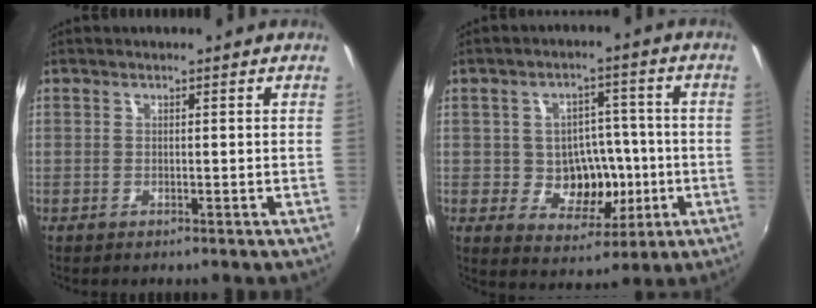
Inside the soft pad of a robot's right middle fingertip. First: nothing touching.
{"total": 9.9, "force": [-1.4, 8.2, 5.4], "torque": [-0.097, 0.006, -0.006]}